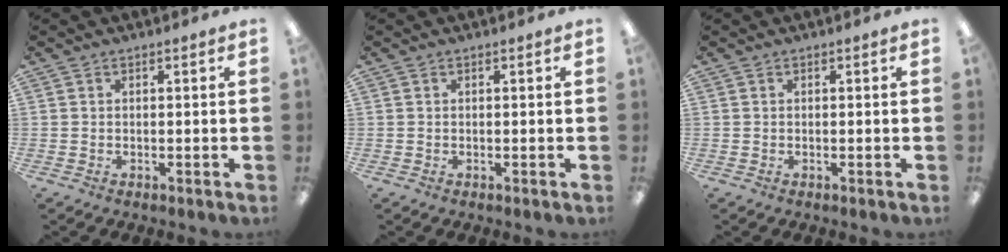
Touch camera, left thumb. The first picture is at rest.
{"total": 0.0}
{"total": 0.0}